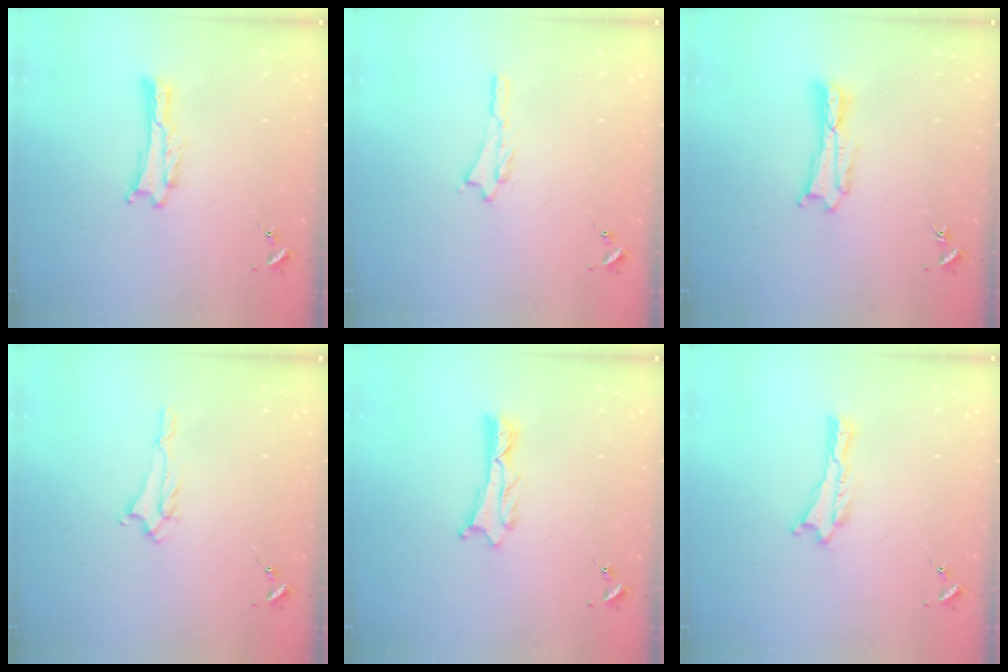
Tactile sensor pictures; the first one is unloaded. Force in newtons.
{"total": 0.7, "press": 0.7, "slide": 0.1}
{"total": 0.9, "press": 0.9, "slide": 0.2}
{"total": 1.4, "press": 1.3, "slide": 0.2}
{"total": 1.3, "press": 1.2, "slide": 0.1}
{"total": 0.0}